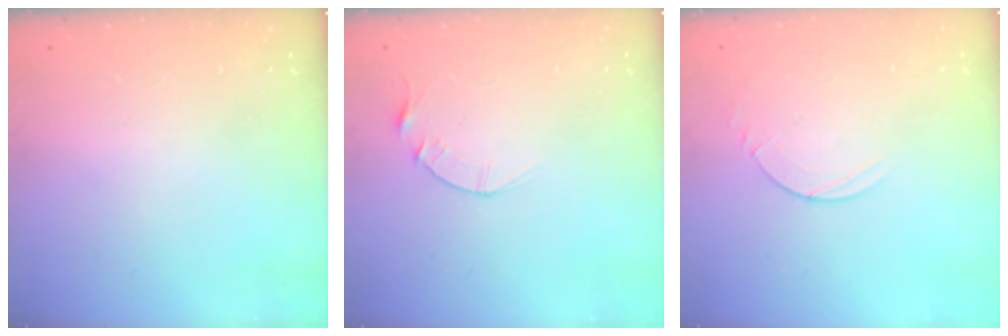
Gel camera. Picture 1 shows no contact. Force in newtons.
{"total": 3.9, "press": 3.9, "slide": 0.5}
{"total": 4.9, "press": 4.9, "slide": 0.4}